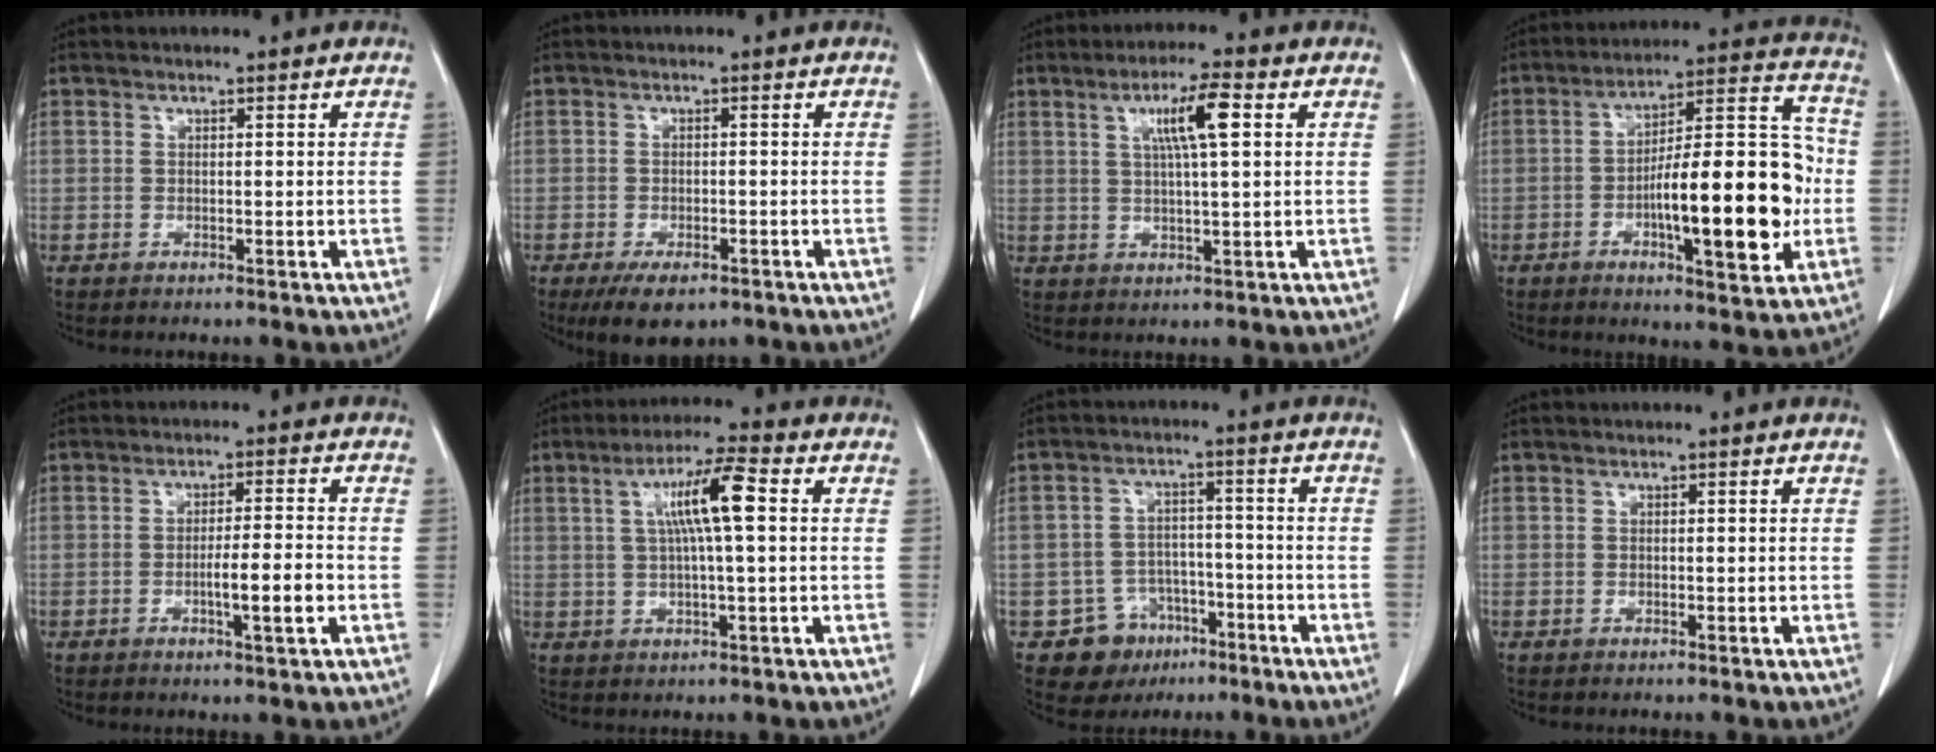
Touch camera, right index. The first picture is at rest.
{"total": 5.7, "force": [-3.8, 2.5, 3.4], "torque": [-0.056, -0.007, -0.057]}
{"total": 6.8, "force": [2.3, 0.3, 6.4], "torque": [-0.113, 0.006, 0.039]}
{"total": 18.8, "force": [-3.5, 4.4, 18.0], "torque": [-0.271, 0.023, -0.049]}
{"total": 5.5, "force": [-1.6, 0.1, 5.3], "torque": [-0.085, -0.005, -0.025]}
{"total": 8.3, "force": [1.7, 0.3, 8.1], "torque": [-0.146, 0.011, 0.029]}
{"total": 7.5, "force": [-4.0, 6.3, 1.0], "torque": [-0.014, 0.013, -0.049]}
{"total": 0.0}